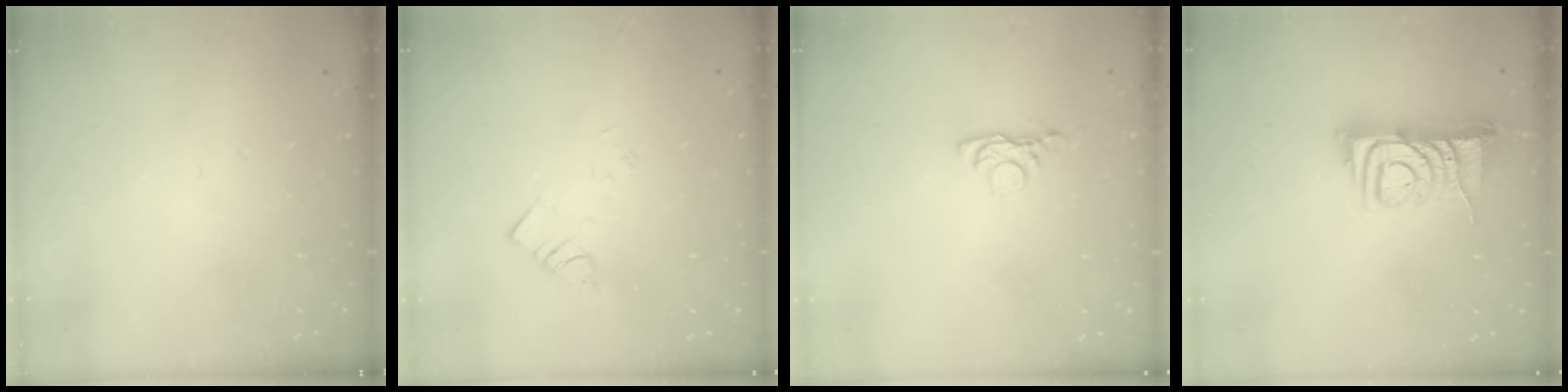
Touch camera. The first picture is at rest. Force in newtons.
{"total": 2.2, "press": 2.2, "slide": 0.2}
{"total": 3.7, "press": 3.7, "slide": 0.7}
{"total": 8.5, "press": 8.4, "slide": 0.4}